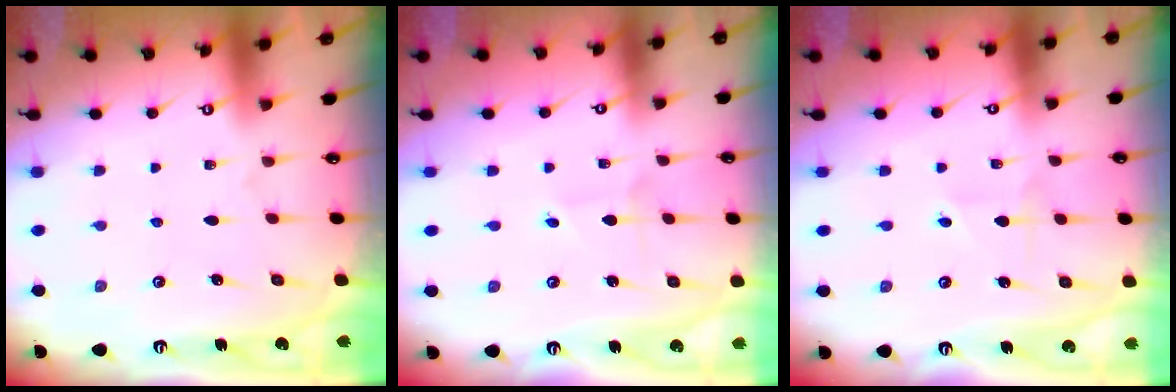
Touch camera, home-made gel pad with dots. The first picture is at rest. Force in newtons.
{"total": 1.4, "press": 1.4, "slide": 0.1}
{"total": 2.5, "press": 2.5, "slide": 0.3}